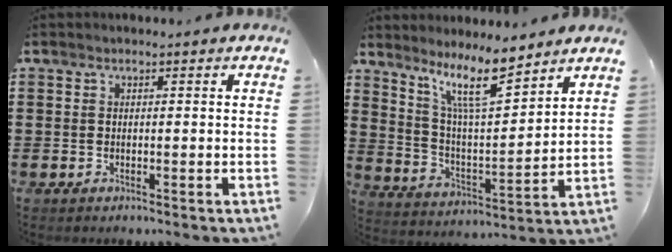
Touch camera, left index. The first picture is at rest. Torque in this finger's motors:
{"motor_torque": [2.14, 0.00, 0.45, 0.08]}